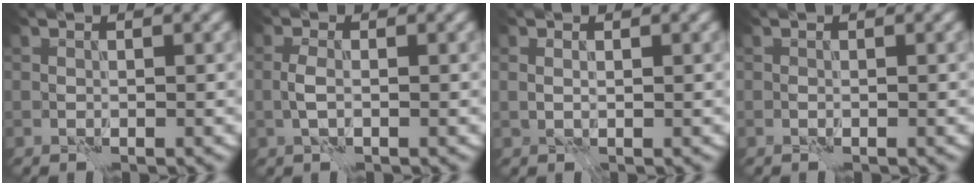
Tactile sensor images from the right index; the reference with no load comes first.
{"total": 1.2, "force": [-0.3, 0.4, 1.1], "torque": [-0.025, 0.001, -0.010]}
{"total": 0.6, "force": [0.5, 0.3, 0.2], "torque": [-0.004, -0.003, 0.011]}
{"total": 0.0}